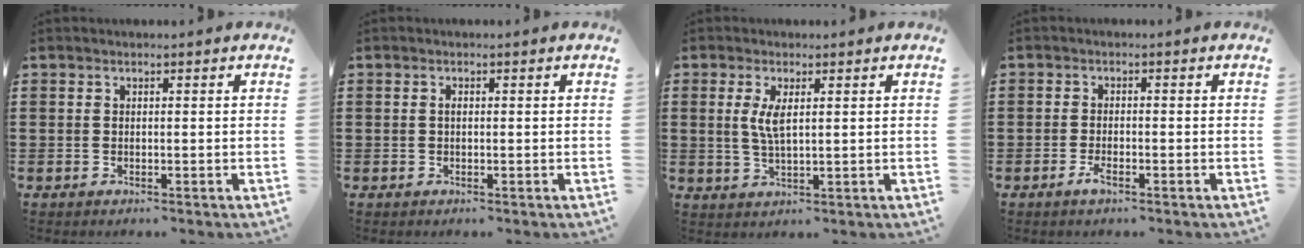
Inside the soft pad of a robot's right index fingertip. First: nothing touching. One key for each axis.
{"total": 0.7, "fx": 0.0, "fy": 0.3, "fz": 0.6, "tx": -0.014, "ty": -0.001, "tz": 0.000}
{"total": 3.8, "fx": 1.0, "fy": 1.1, "fz": 3.5, "tx": -0.072, "ty": 0.004, "tz": 0.016}
{"total": 2.2, "fx": -1.2, "fy": 0.5, "fz": 1.7, "tx": -0.044, "ty": -0.007, "tz": -0.026}